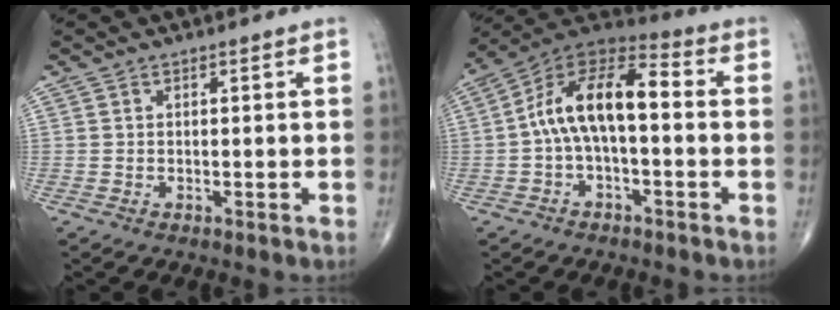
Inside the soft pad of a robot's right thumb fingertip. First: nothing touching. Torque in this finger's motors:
{"motor_torque": [-0.09, 0.74, 0.91, 0.35, 0.37]}